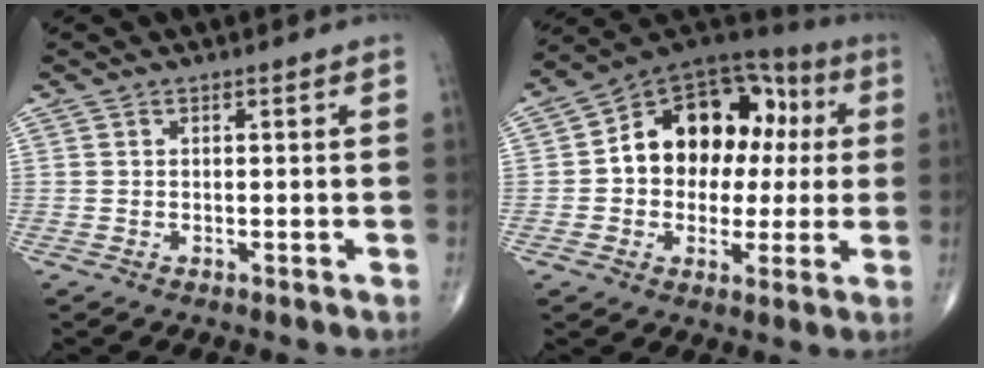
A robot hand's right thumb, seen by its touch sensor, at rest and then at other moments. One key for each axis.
{"total": 19.0, "fx": 1.8, "fy": 13.9, "fz": 12.9, "tx": -0.137, "ty": 0.042, "tz": 0.023}